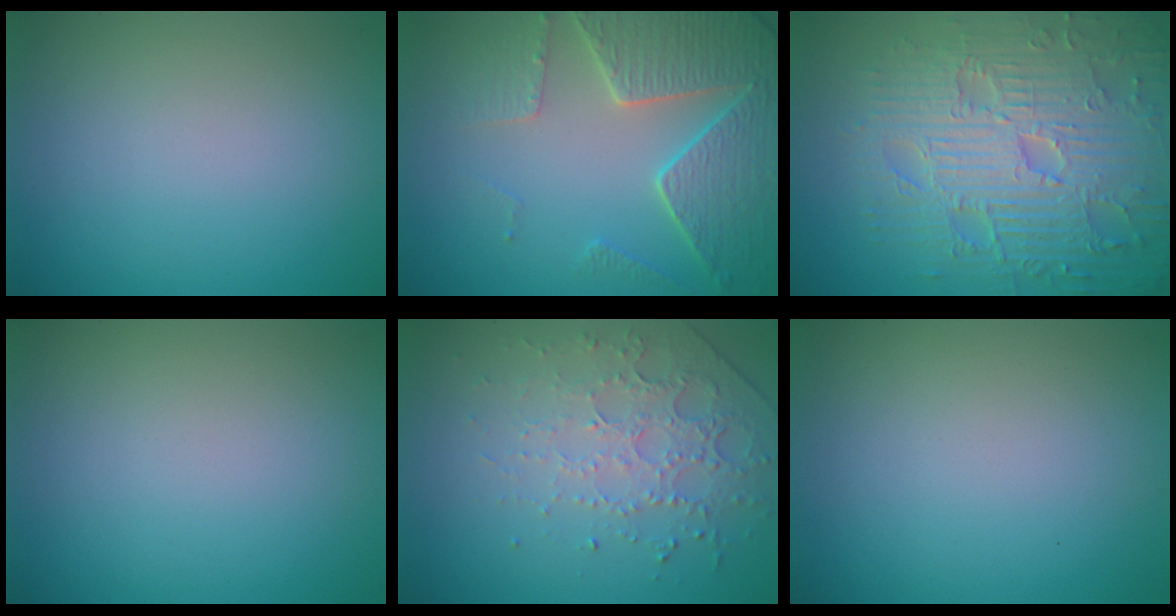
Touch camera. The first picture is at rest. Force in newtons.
{"total": 6.2, "press": 5.2, "slide": 3.4}
{"total": 9.4, "press": 6.9, "slide": 6.5}
{"total": 0.0}
{"total": 4.5, "press": 3.1, "slide": 3.2}
{"total": 0.0}